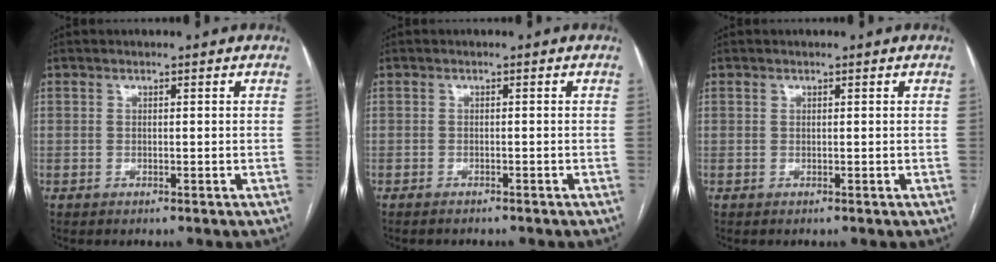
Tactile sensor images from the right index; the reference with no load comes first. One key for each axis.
{"total": 3.6, "fx": -3.2, "fy": 1.3, "fz": 1.3, "tx": -0.019, "ty": -0.003, "tz": -0.035}
{"total": 0.0}